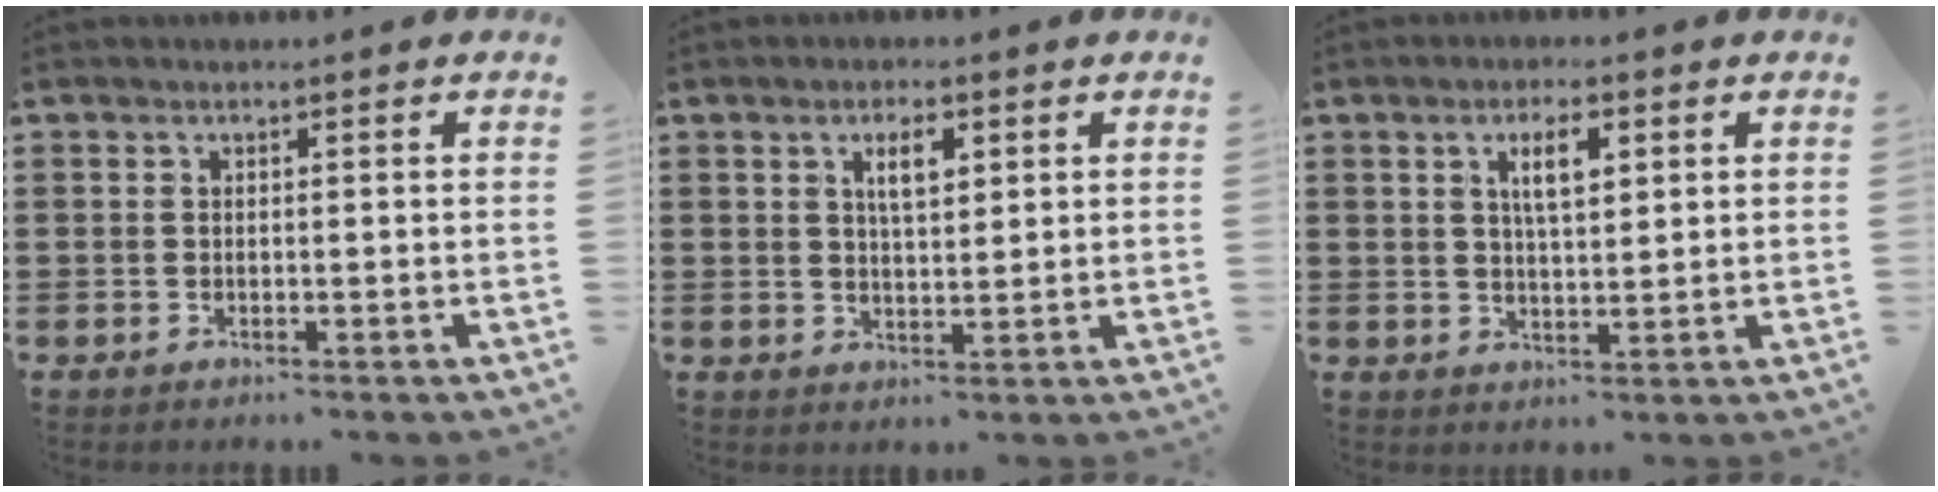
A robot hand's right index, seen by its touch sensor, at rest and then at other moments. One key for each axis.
{"total": 3.7, "fx": 1.5, "fy": 1.3, "fz": 3.1, "tx": -0.060, "ty": 0.002, "tz": 0.023}
{"total": 4.6, "fx": 1.7, "fy": 1.5, "fz": 4.0, "tx": -0.077, "ty": 0.004, "tz": 0.026}